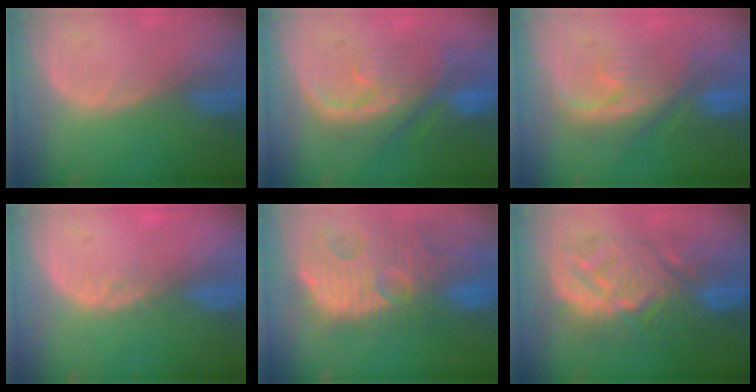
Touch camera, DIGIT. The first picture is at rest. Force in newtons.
{"total": 9.9, "press": 9.0, "slide": 4.1}
{"total": 8.0, "press": 7.9, "slide": 1.1}
{"total": 1.8, "press": 1.5, "slide": 1.0}
{"total": 14.6, "press": 12.6, "slide": 7.3}
{"total": 11.5, "press": 11.5, "slide": 1.0}